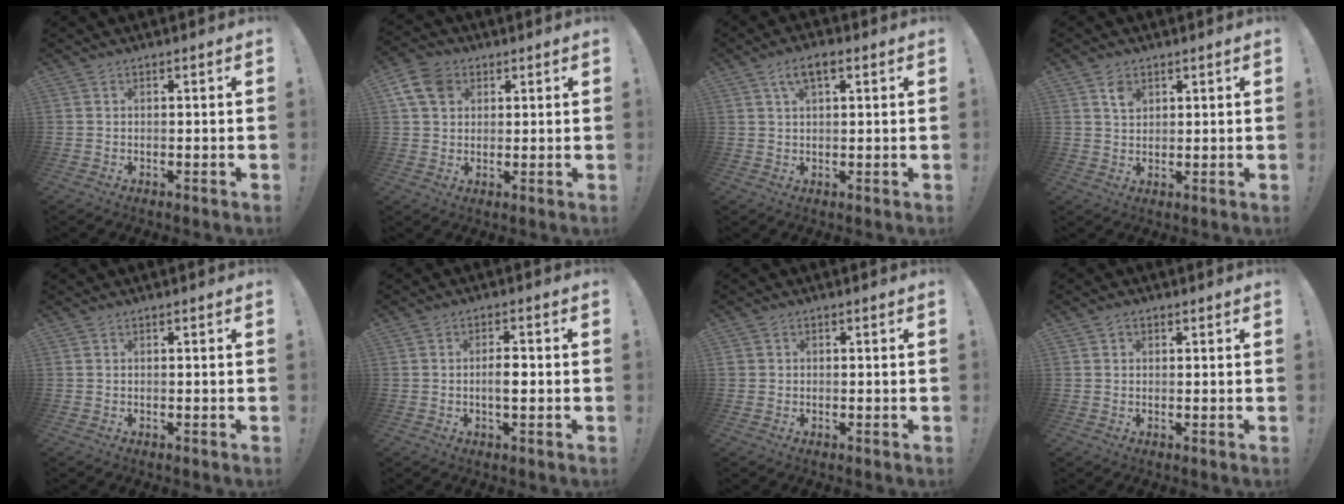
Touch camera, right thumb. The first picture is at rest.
{"total": 9.3, "force": [3.8, 6.9, 4.9], "torque": [-0.088, -0.005, 0.076]}
{"total": 5.4, "force": [2.2, 2.5, 4.3], "torque": [-0.070, 0.003, 0.039]}
{"total": 4.0, "force": [2.3, 2.7, 1.9], "torque": [-0.024, -0.009, 0.039]}
{"total": 0.0}
{"total": 4.3, "force": [-0.8, 1.6, 3.9], "torque": [-0.055, 0.003, -0.018]}
{"total": 1.4, "force": [-0.1, 1.3, 0.4], "torque": [-0.007, 0.004, -0.001]}
{"total": 1.3, "force": [0.5, 1.2, 0.4], "torque": [-0.002, 0.001, 0.007]}